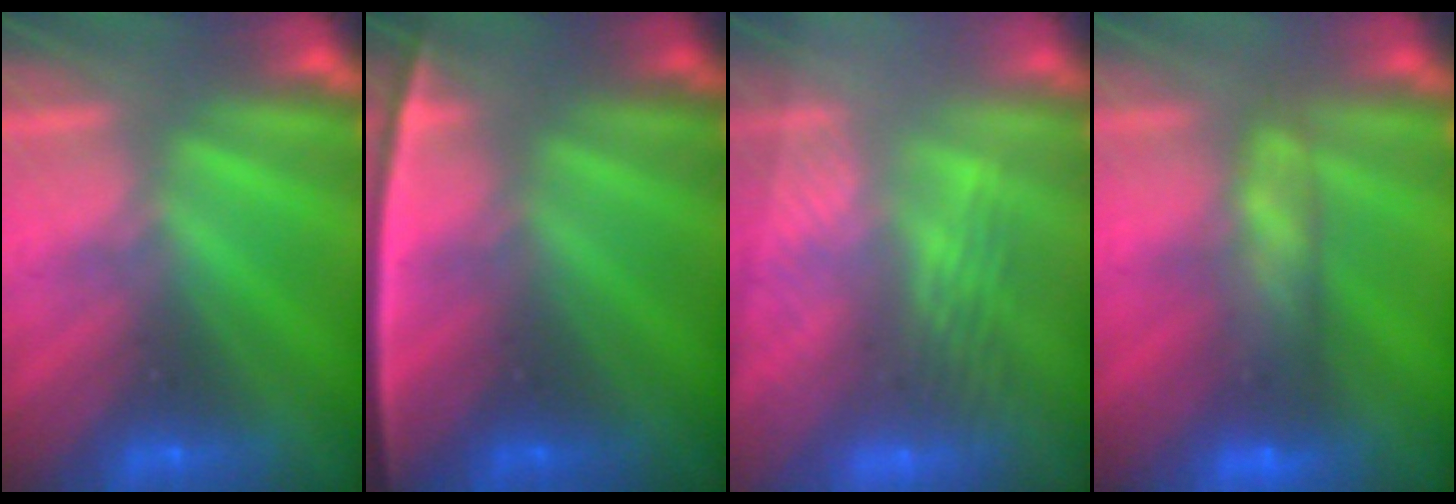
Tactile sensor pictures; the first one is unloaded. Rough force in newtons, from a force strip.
{"total": 2.4}
{"total": 2.9}
{"total": 9.1}